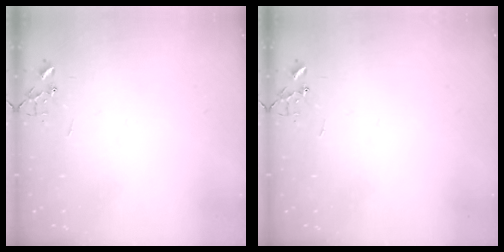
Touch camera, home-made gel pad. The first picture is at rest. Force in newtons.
{"total": 0.0}